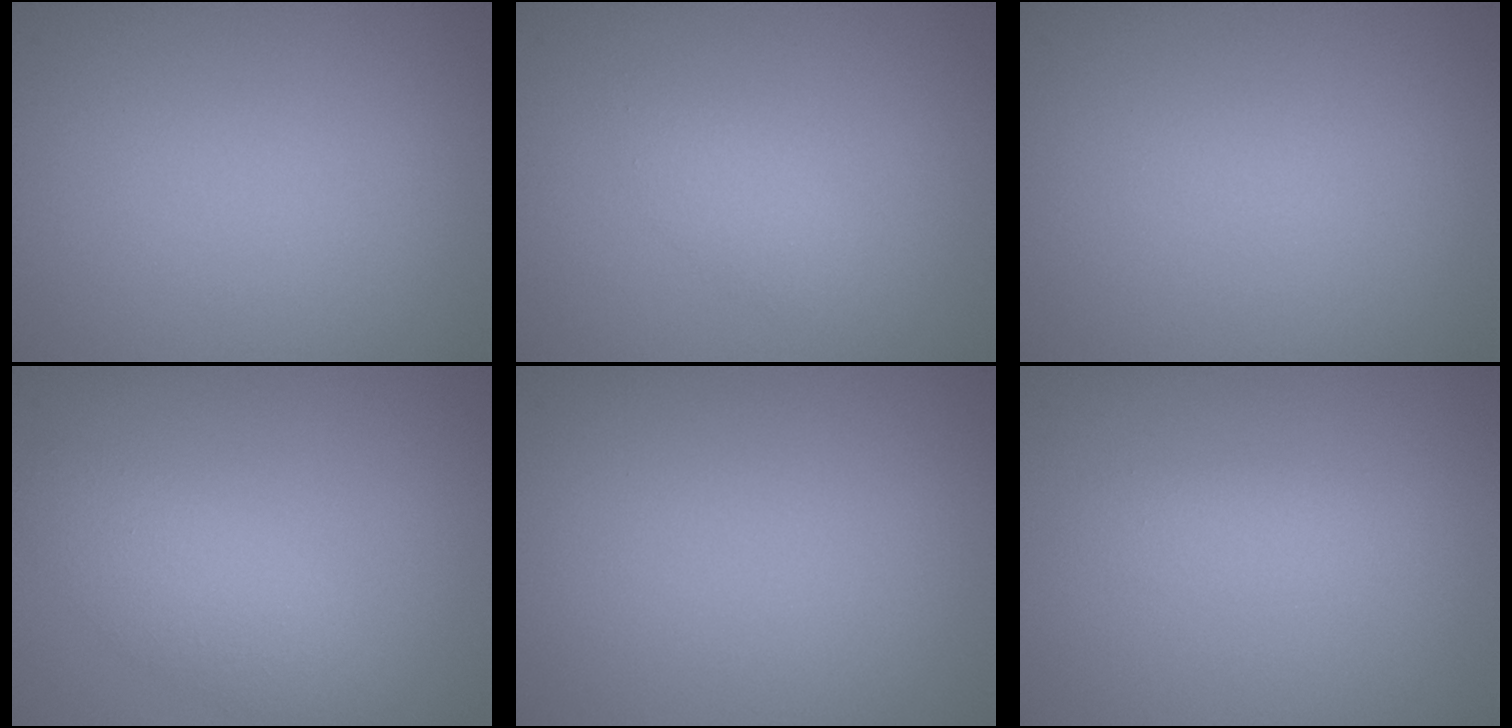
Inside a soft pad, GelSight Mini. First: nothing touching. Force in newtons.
{"total": 1.3, "press": 1.3, "slide": 0.1}
{"total": 0.0}
{"total": 3.0, "press": 3.0, "slide": 0.1}
{"total": 0.0}
{"total": 1.5, "press": 1.5, "slide": 0.1}